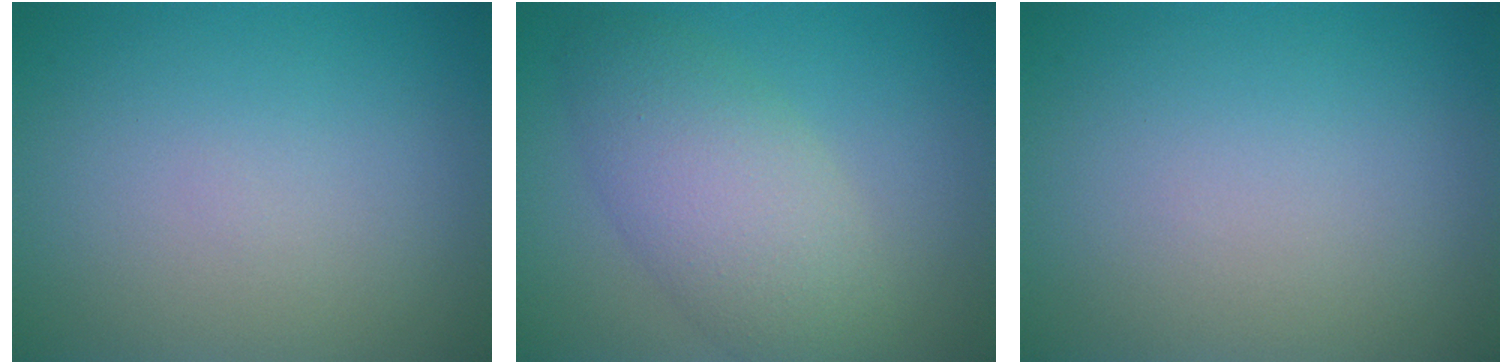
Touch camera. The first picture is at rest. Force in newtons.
{"total": 5.7, "press": 5.7, "slide": 0.4}
{"total": 0.0}